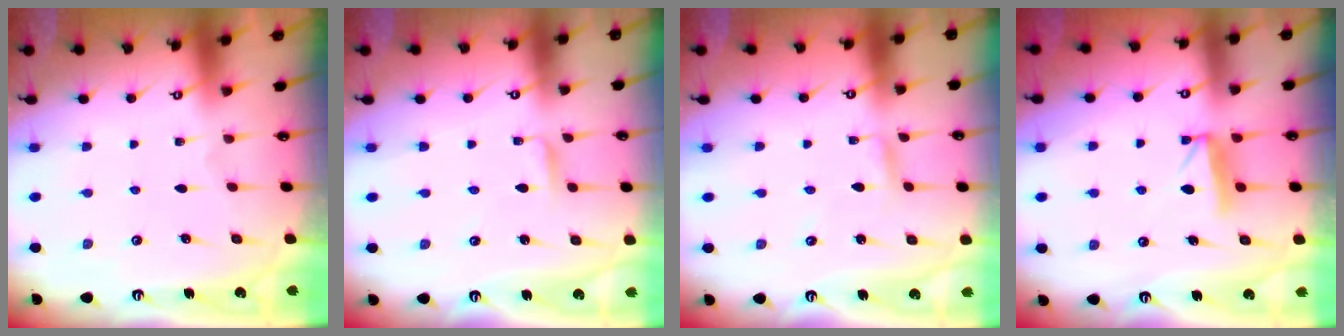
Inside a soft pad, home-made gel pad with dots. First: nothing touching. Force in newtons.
{"total": 2.6, "press": 2.5, "slide": 0.3}
{"total": 2.6, "press": 2.6, "slide": 0.1}
{"total": 6.9, "press": 6.9, "slide": 0.7}